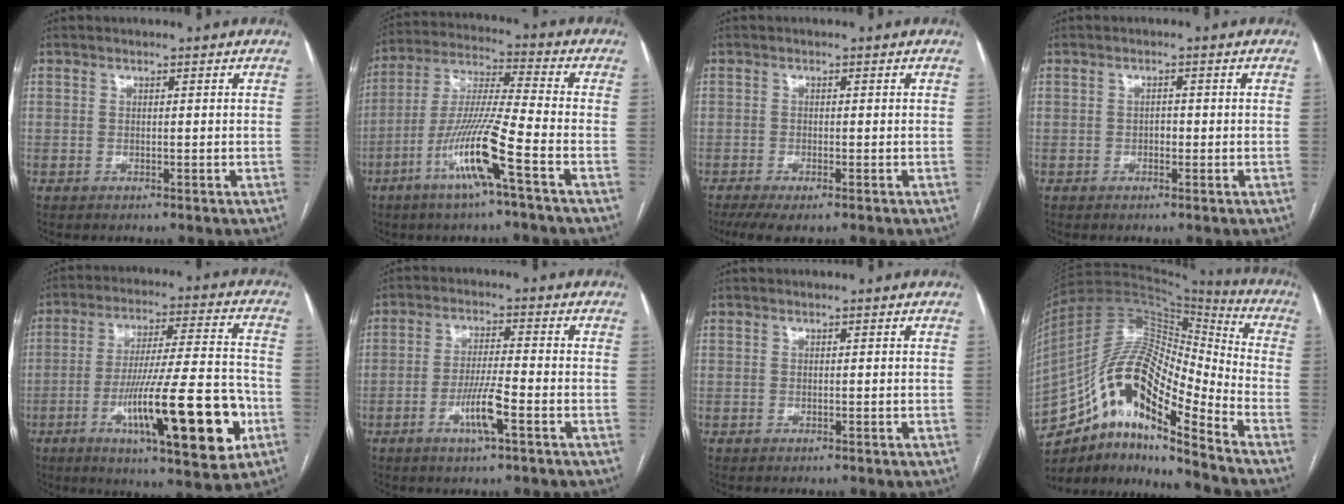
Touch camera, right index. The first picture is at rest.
{"total": 12.9, "force": [-6.0, -0.6, 11.5], "torque": [-0.233, -0.008, -0.116]}
{"total": 4.9, "force": [-3.4, 1.2, 3.4], "torque": [-0.059, -0.013, -0.054]}
{"total": 1.1, "force": [-0.3, 0.6, 0.8], "torque": [-0.011, 0.003, -0.006]}
{"total": 20.5, "force": [-6.9, 2.5, 19.1], "torque": [-0.289, -0.008, -0.102]}
{"total": 6.3, "force": [-2.7, 0.2, 5.7], "torque": [-0.109, -0.006, -0.051]}
{"total": 0.0}
{"total": 18.6, "force": [-10.5, 4.6, 14.6], "torque": [-0.272, 0.041, -0.177]}